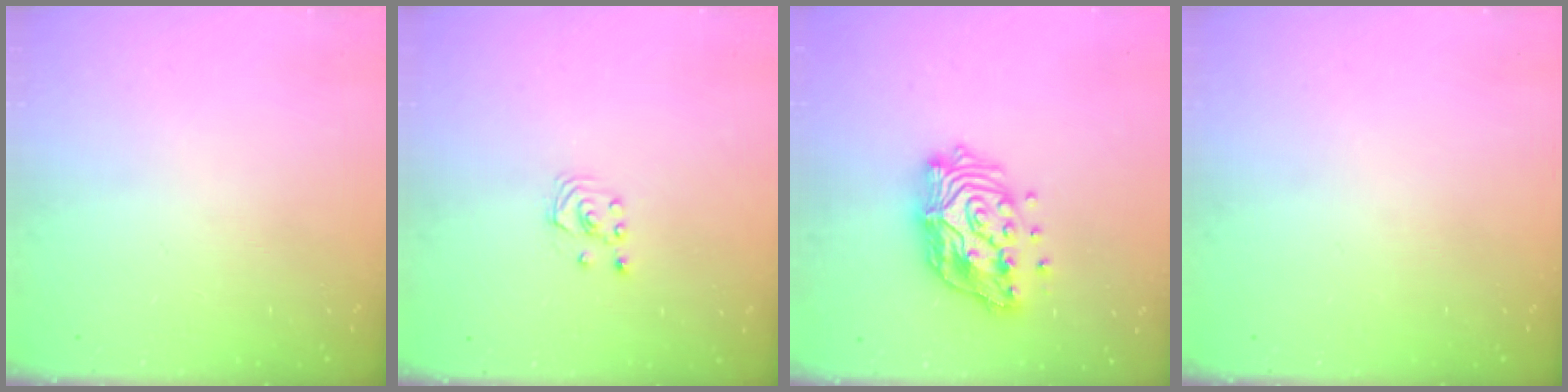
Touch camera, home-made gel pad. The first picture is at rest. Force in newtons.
{"total": 1.8, "press": 1.8, "slide": 0.2}
{"total": 15.9, "press": 15.8, "slide": 1.5}
{"total": 0.0}